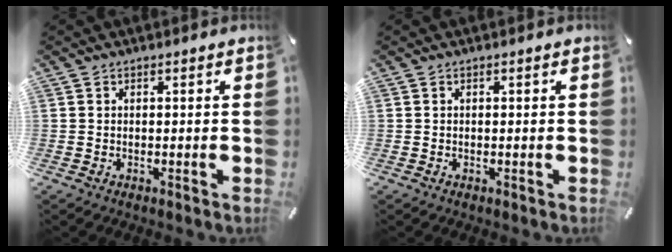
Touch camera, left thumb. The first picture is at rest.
{"total": 0.0}